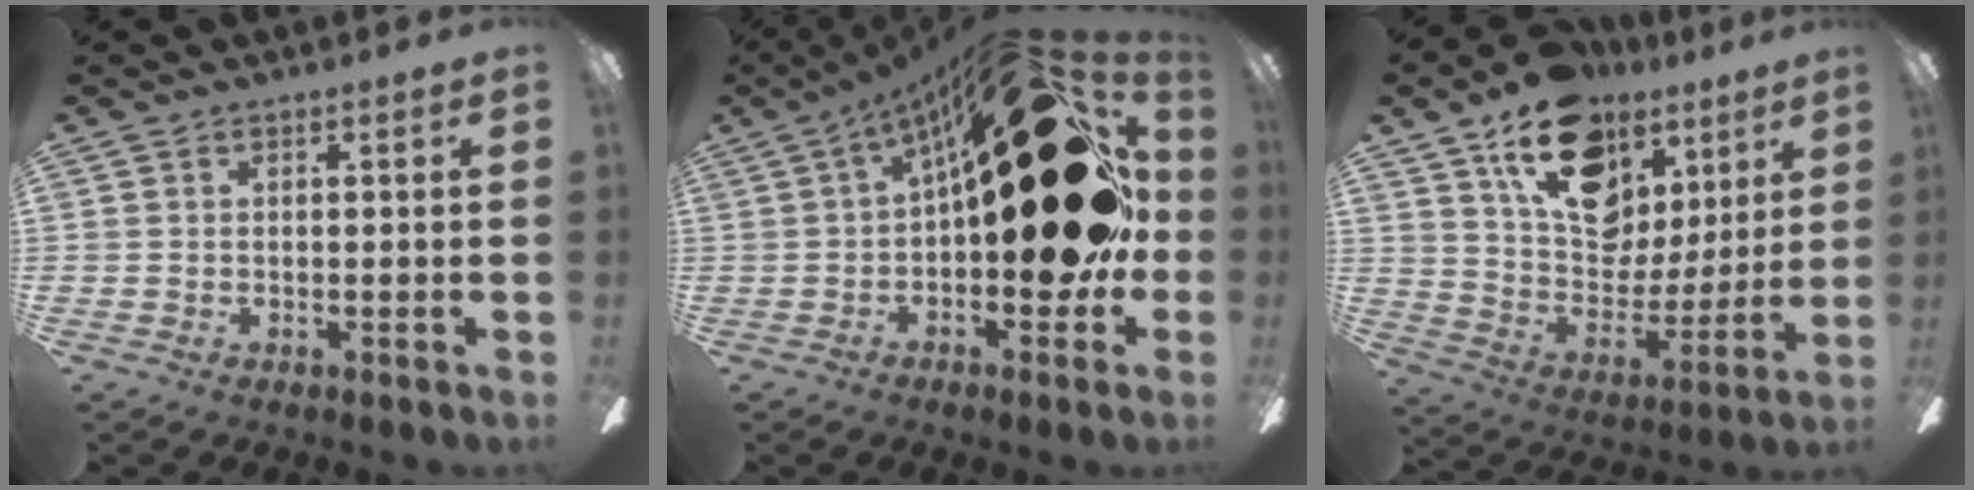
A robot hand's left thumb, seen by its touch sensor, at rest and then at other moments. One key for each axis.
{"total": 33.9, "fx": 8.5, "fy": 15.6, "fz": 28.9, "tx": -0.347, "ty": -0.051, "tz": 0.178}
{"total": 19.3, "fx": 11.6, "fy": 12.4, "fz": 9.1, "tx": -0.148, "ty": -0.063, "tz": 0.213}